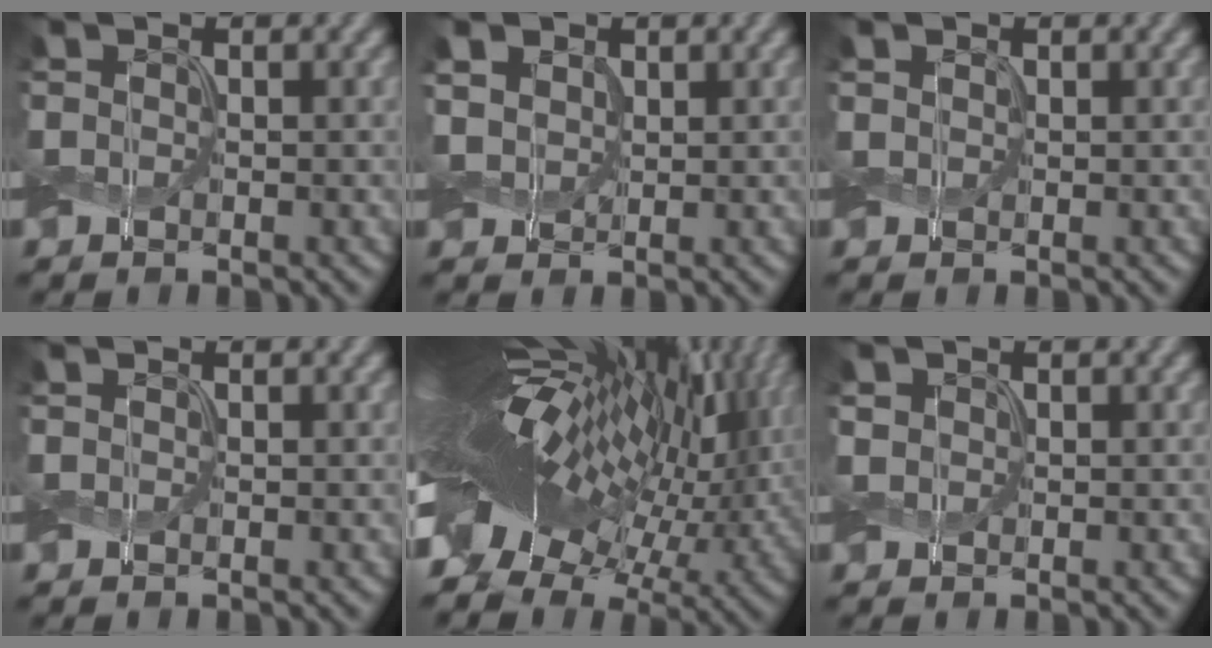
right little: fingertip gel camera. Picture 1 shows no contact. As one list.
[{"total": 3.2, "force": [1.2, 2.5, 1.7], "torque": [-0.054, 0.004, 0.019]}, {"total": 0.7, "force": [0.4, 0.6, 0.2], "torque": [-0.007, 0.001, 0.006]}, {"total": 0.0}, {"total": 18.9, "force": [2.3, 8.2, 16.9], "torque": [-0.284, 0.012, 0.026]}, {"total": 0.9, "force": [0.3, 0.8, 0.2], "torque": [-0.010, 0.001, 0.003]}]